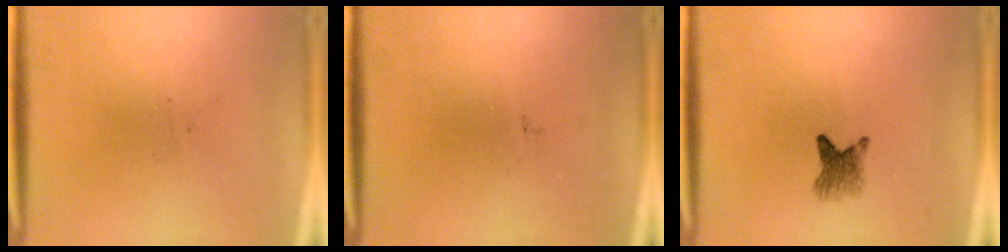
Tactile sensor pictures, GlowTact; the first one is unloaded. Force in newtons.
{"total": 0.0}
{"total": 2.9}